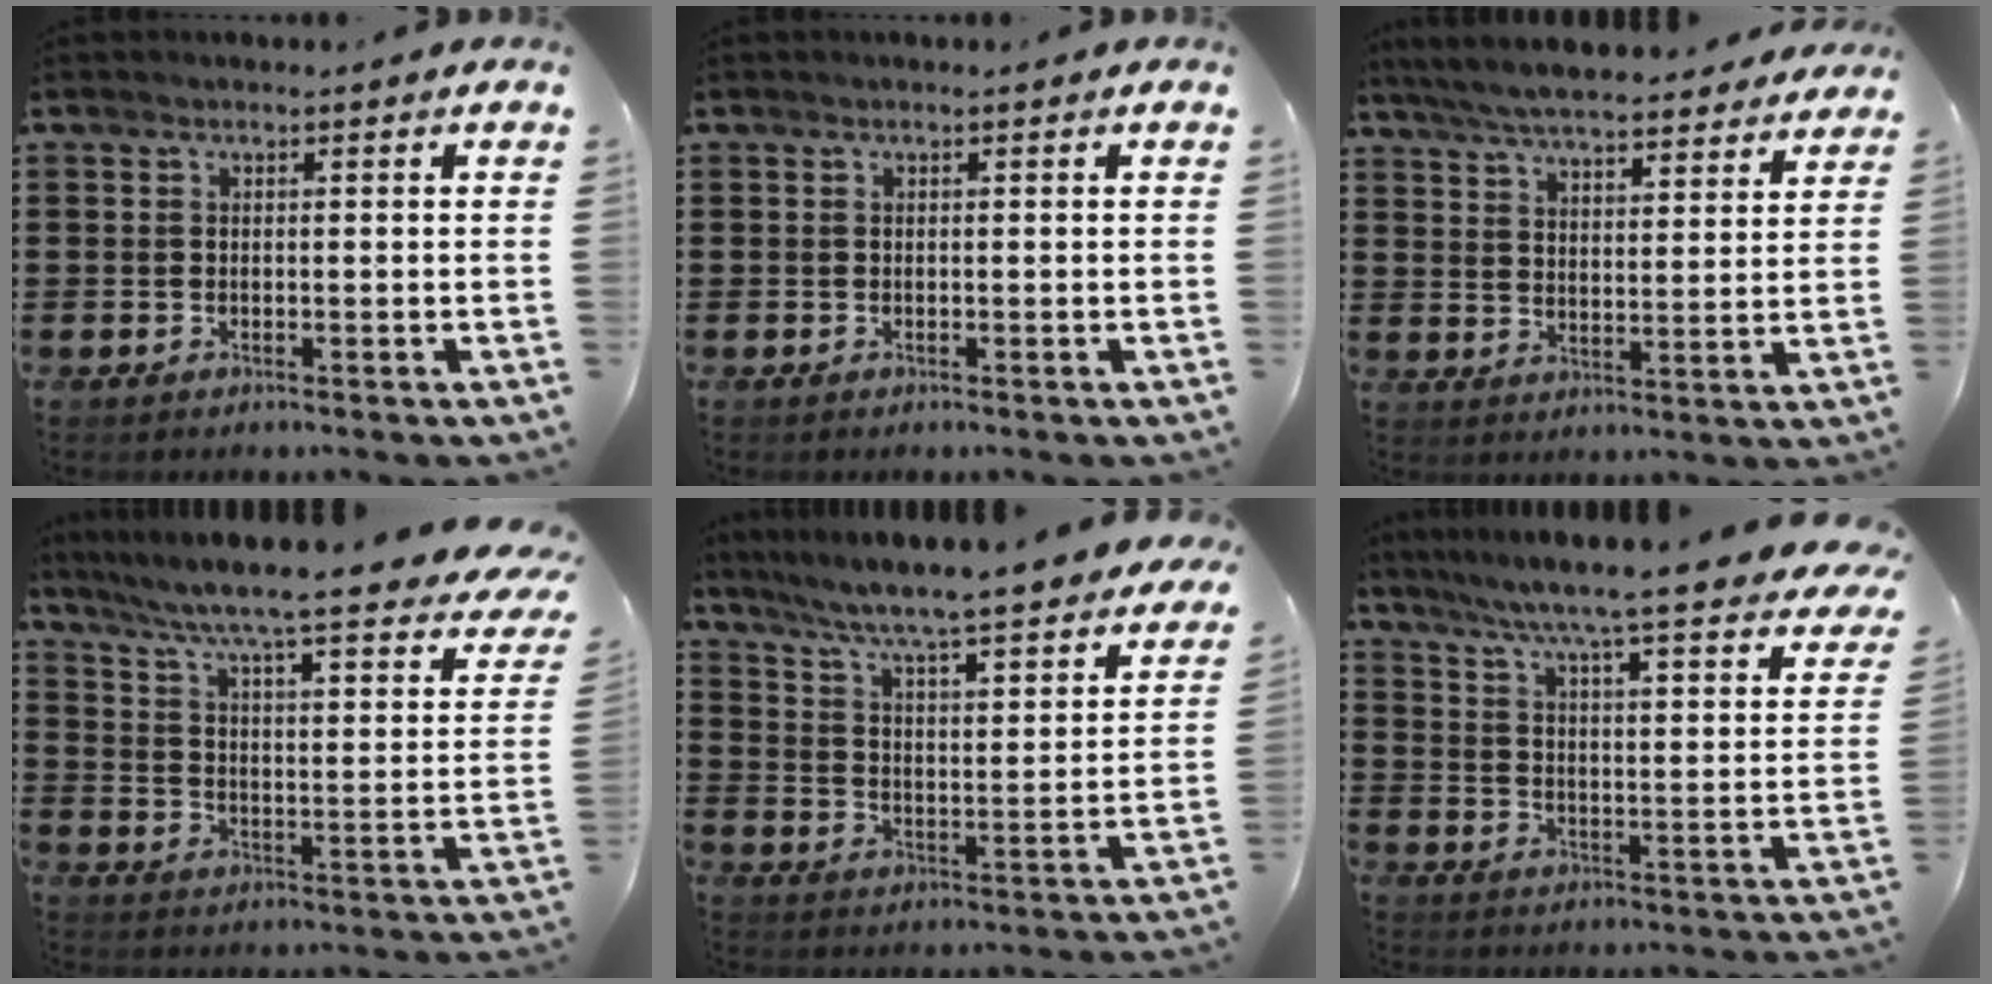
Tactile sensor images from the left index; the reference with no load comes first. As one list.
[{"total": 0.0}, {"total": 6.6, "force": [6.3, 0.5, 1.9], "torque": [-0.063, -0.031, 0.111]}, {"total": 6.1, "force": [4.6, -0.4, 4.0], "torque": [-0.099, -0.047, 0.066]}, {"total": 5.7, "force": [5.1, -0.5, 2.5], "torque": [-0.074, -0.051, 0.078]}, {"total": 5.9, "force": [4.9, -1.1, 3.1], "torque": [-0.083, -0.051, 0.071]}]